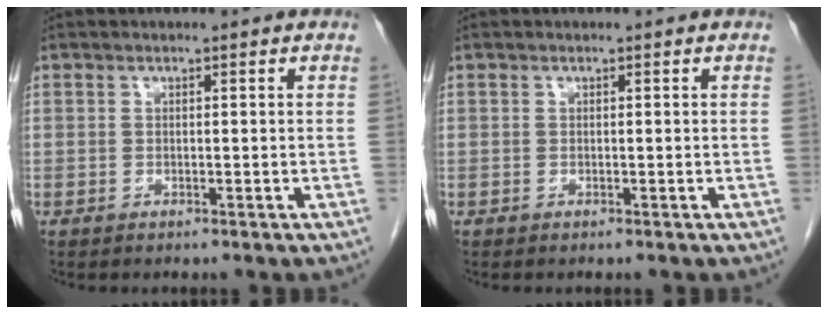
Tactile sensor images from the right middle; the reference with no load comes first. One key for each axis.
{"total": 0.0}